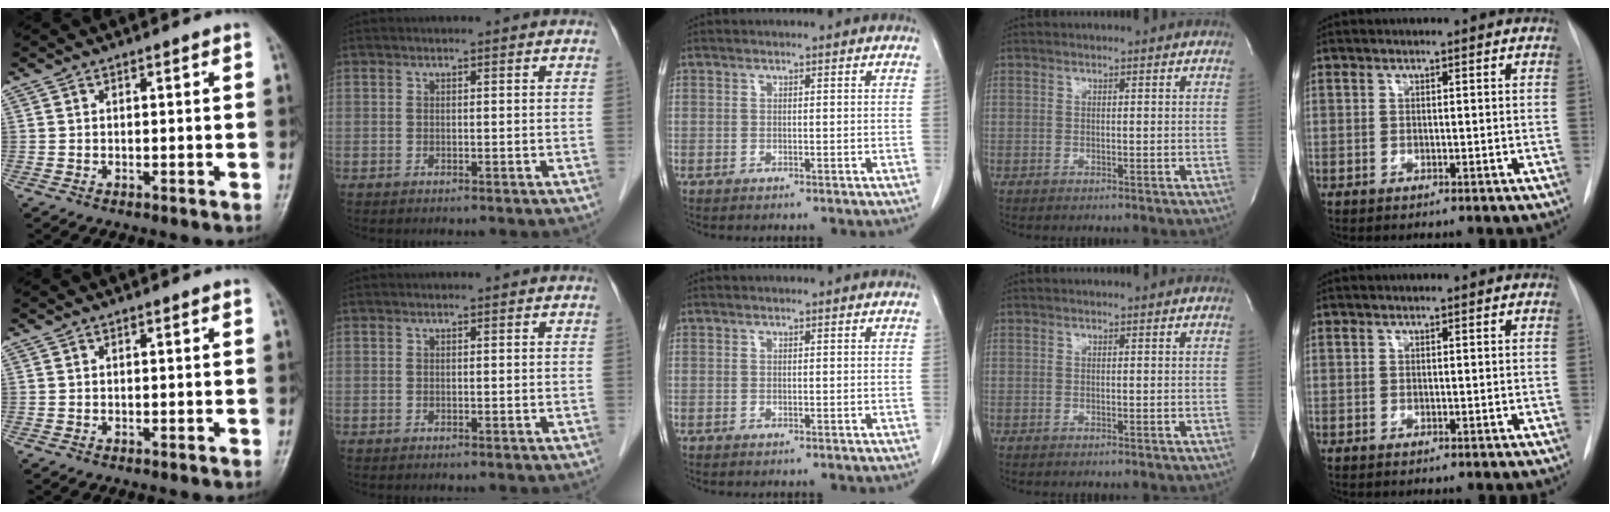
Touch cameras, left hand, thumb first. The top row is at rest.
{}